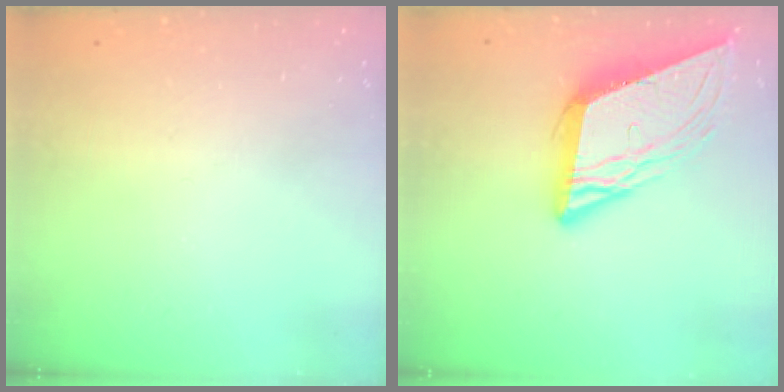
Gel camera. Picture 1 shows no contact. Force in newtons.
{"total": 11.6, "press": 11.2, "slide": 2.9}